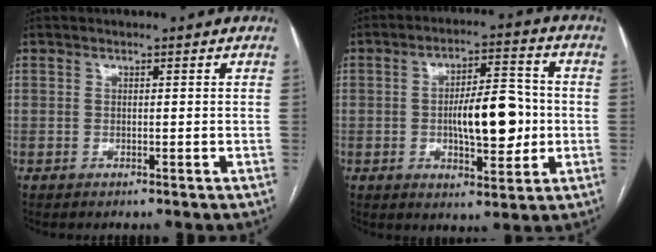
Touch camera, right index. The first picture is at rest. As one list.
[{"total": 11.3, "force": [-1.0, 3.8, 10.6], "torque": [-0.171, 0.012, -0.010]}]